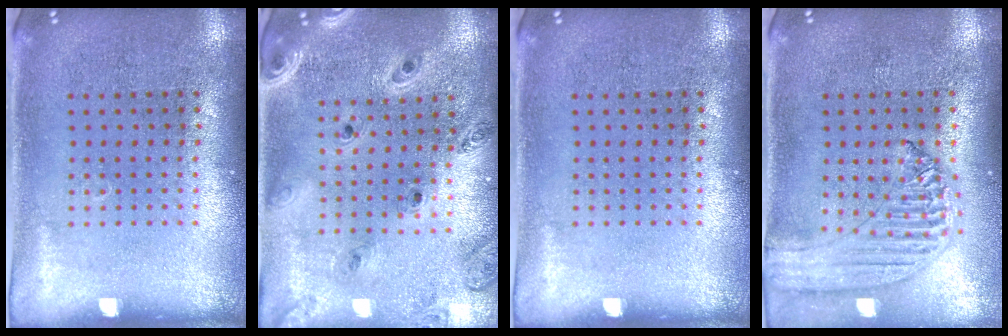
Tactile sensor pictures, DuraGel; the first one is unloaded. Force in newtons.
{"total": 1.4, "press": 1.3, "slide": 0.2}
{"total": 0.0}
{"total": 1.3, "press": 1.3, "slide": 0.1}